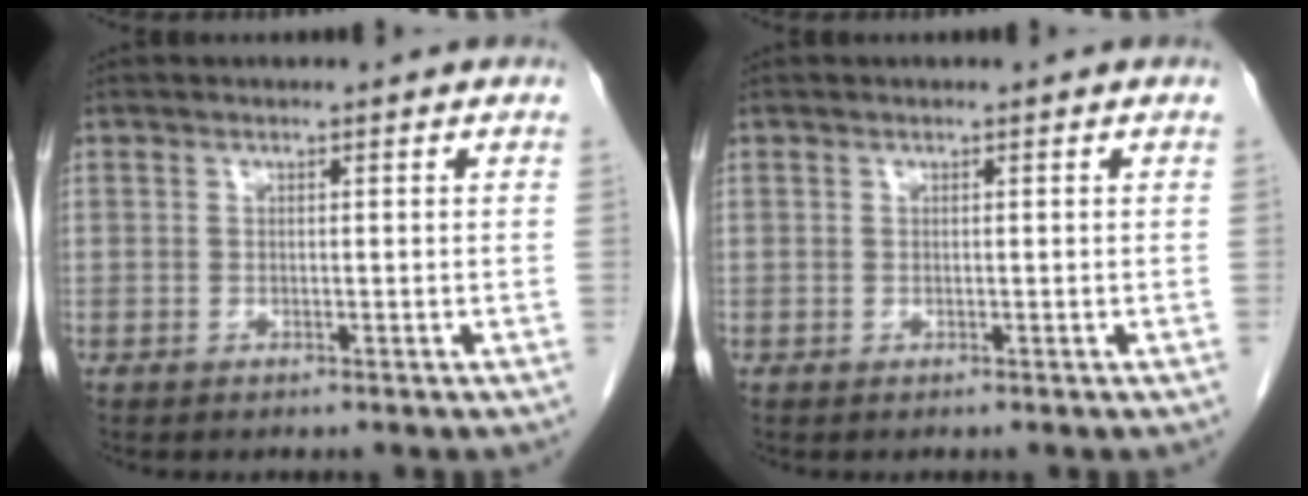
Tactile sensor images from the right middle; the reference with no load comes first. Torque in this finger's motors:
{"motor_torque": [0.16, -0.03, 0.02, 0.01]}